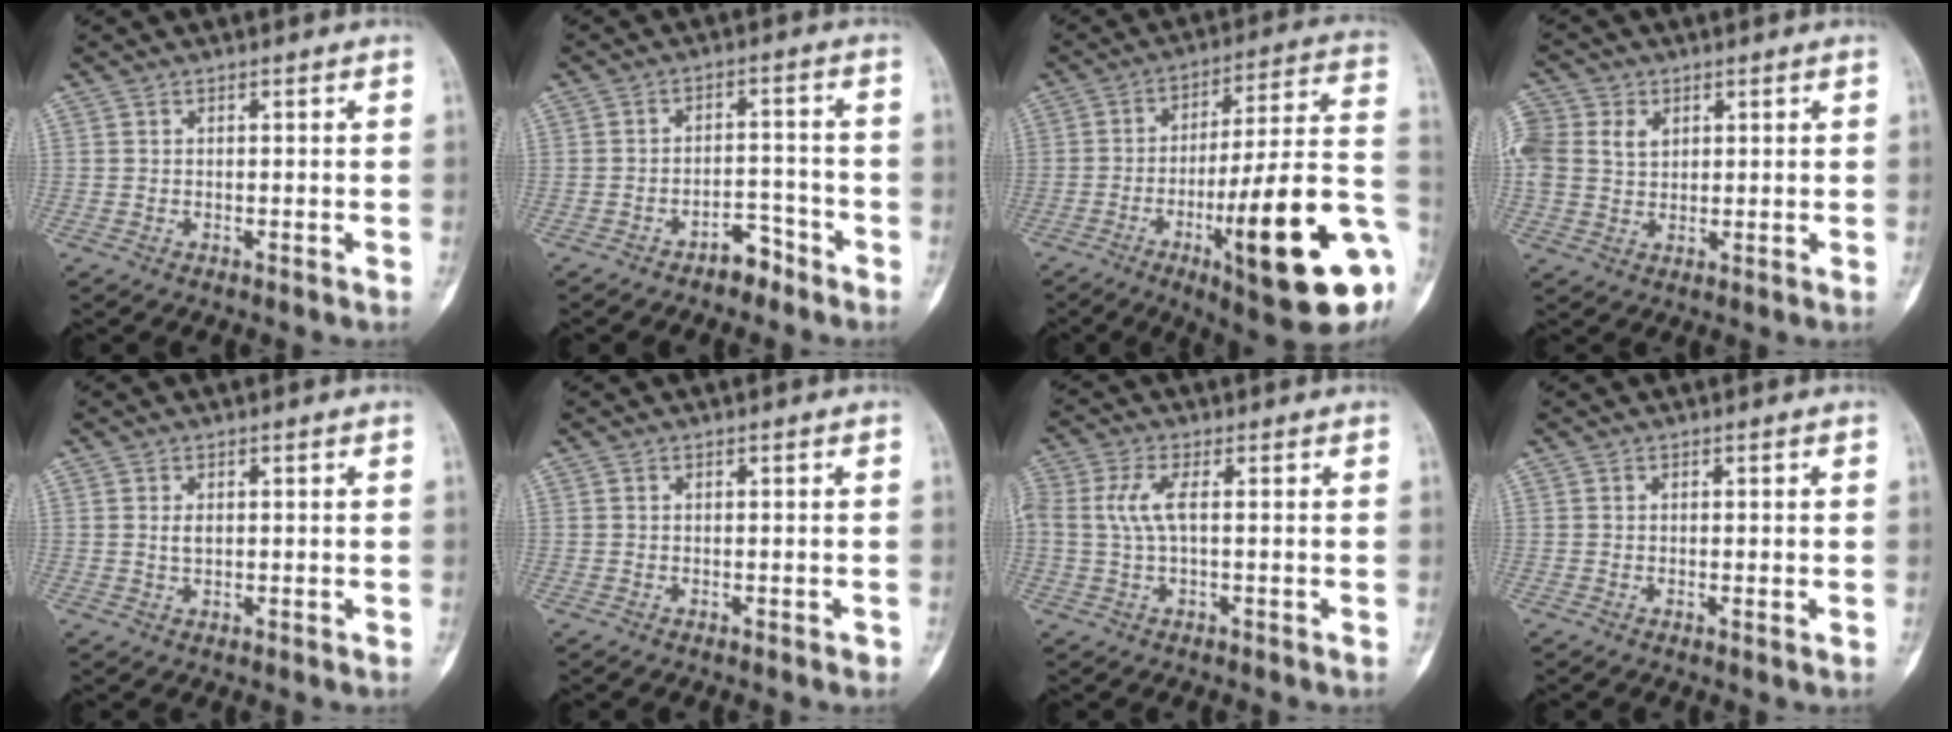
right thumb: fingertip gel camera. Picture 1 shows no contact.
{"total": 4.7, "force": [-3.5, 2.5, 1.9], "torque": [-0.010, 0.038, -0.051]}
{"total": 26.5, "force": [-8.3, 5.4, 24.5], "torque": [-0.312, 0.016, -0.113]}
{"total": 11.6, "force": [3.5, 9.2, 6.2], "torque": [-0.152, 0.014, 0.065]}
{"total": 2.6, "force": [0.5, 1.4, 2.1], "torque": [-0.033, -0.007, 0.011]}
{"total": 0.6, "force": [-0.4, 0.2, 0.3], "torque": [0.000, 0.000, -0.005]}
{"total": 5.5, "force": [0.5, 2.1, 5.0], "torque": [-0.142, 0.014, 0.008]}
{"total": 0.8, "force": [-0.1, 0.2, 0.8], "torque": [-0.007, -0.002, -0.001]}